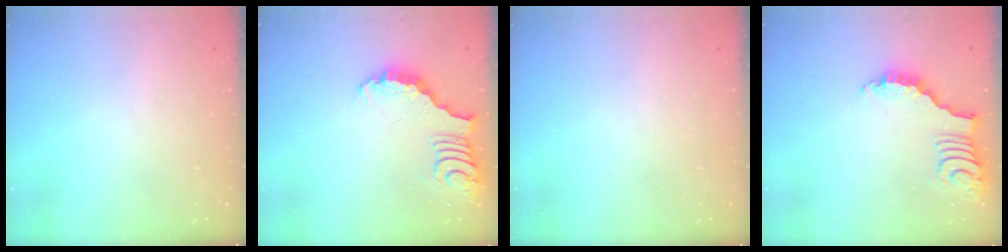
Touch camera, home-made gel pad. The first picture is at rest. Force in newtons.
{"total": 3.3, "press": 3.3, "slide": 0.5}
{"total": 0.0}
{"total": 3.6, "press": 3.6, "slide": 0.2}